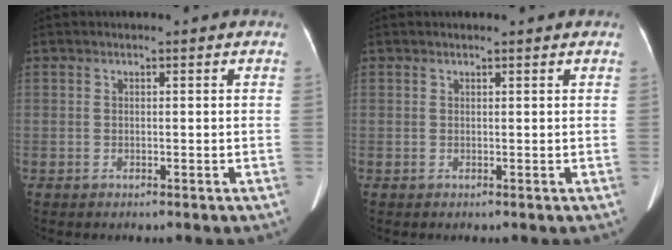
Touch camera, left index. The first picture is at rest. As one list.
[{"total": 1.0, "force": [0.9, 0.0, 0.4], "torque": [-0.015, 0.007, 0.011]}]